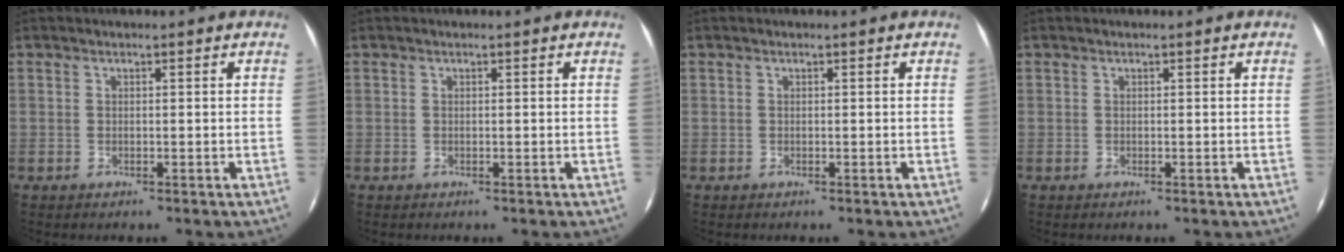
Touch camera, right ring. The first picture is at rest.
{"total": 0.0}
{"total": 0.0}
{"total": 0.0}